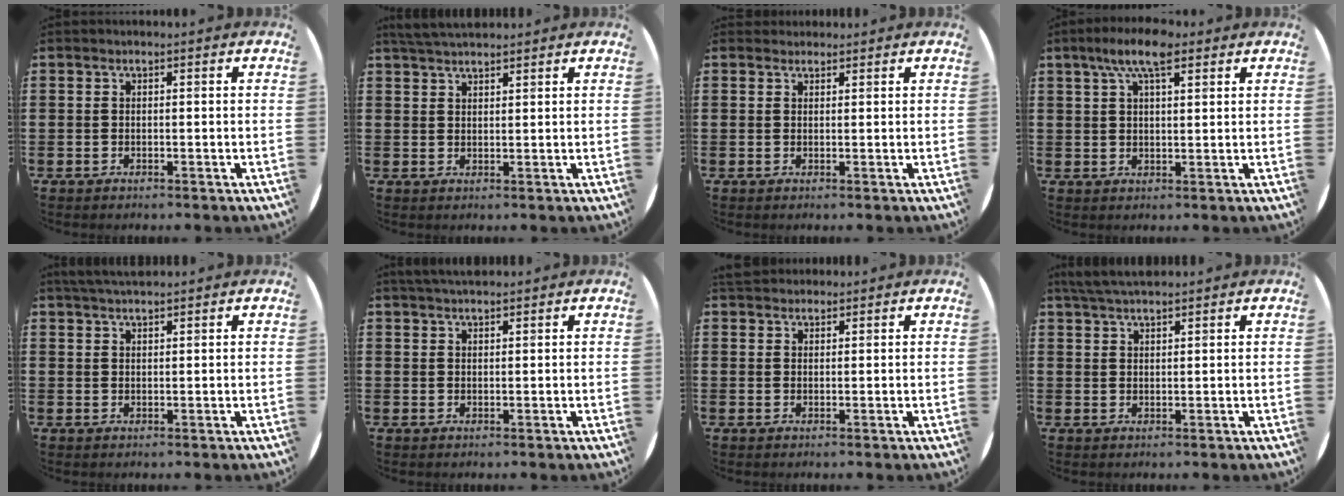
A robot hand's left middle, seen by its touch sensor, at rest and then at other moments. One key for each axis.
{"total": 3.1, "fx": 3.0, "fy": 0.4, "fz": 0.7, "tx": -0.021, "ty": -0.003, "tz": 0.056}
{"total": 0.9, "fx": 0.9, "fy": 0.3, "fz": -0.1, "tx": 0.010, "ty": 0.000, "tz": 0.015}
{"total": 6.8, "fx": 4.4, "fy": 2.1, "fz": 4.8, "tx": -0.096, "ty": 0.004, "tz": 0.075}
{"total": 2.4, "fx": 2.3, "fy": 0.2, "fz": 0.7, "tx": -0.018, "ty": 0.000, "tz": 0.044}
{"total": 2.1, "fx": 2.0, "fy": 0.3, "fz": 0.7, "tx": -0.016, "ty": 0.003, "tz": 0.038}
{"total": 2.0, "fx": 1.9, "fy": 0.6, "fz": 0.1, "tx": 0.002, "ty": -0.001, "tz": 0.036}
{"total": 4.0, "fx": 3.6, "fy": 0.5, "fz": 1.5, "tx": -0.037, "ty": -0.003, "tz": 0.067}